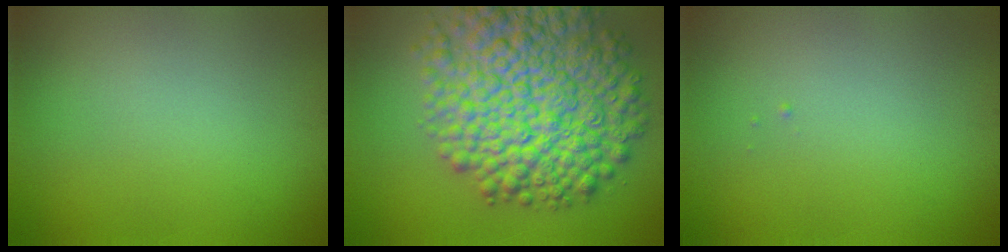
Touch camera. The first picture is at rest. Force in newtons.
{"total": 12.7, "press": 12.7, "slide": 0.4}
{"total": 0.0}